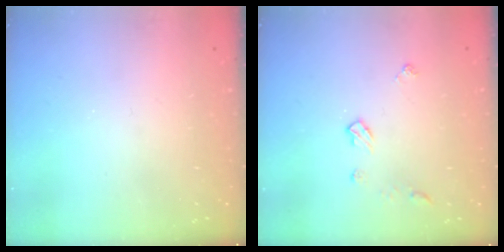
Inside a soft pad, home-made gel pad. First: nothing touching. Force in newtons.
{"total": 6.3, "press": 6.3, "slide": 0.7}